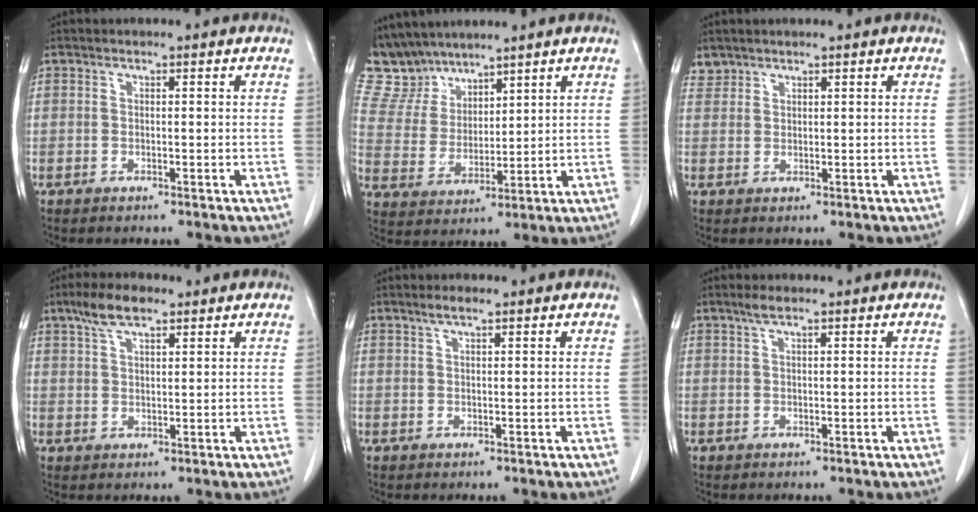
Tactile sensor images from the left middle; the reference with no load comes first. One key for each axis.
{"total": 7.8, "fx": 7.3, "fy": 2.9, "fz": 0.3, "tx": -0.020, "ty": 0.012, "tz": 0.162}
{"total": 1.6, "fx": 1.4, "fy": 0.7, "fz": -0.3, "tx": 0.011, "ty": 0.006, "tz": 0.027}
{"total": 5.4, "fx": 3.7, "fy": 1.9, "fz": 3.5, "tx": -0.072, "ty": 0.014, "tz": 0.071}
{"total": 1.6, "fx": 1.1, "fy": 0.2, "fz": 1.1, "tx": -0.025, "ty": 0.006, "tz": 0.023}
{"total": 1.6, "fx": 1.1, "fy": 0.1, "fz": 1.1, "tx": -0.026, "ty": 0.006, "tz": 0.023}